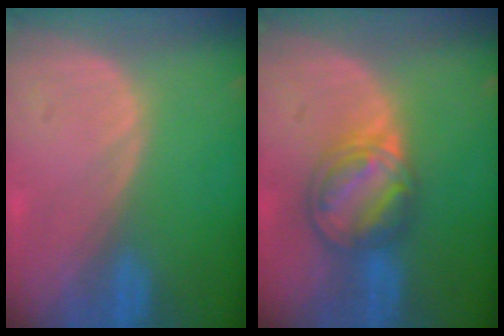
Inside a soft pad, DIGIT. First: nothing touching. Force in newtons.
{"total": 7.7, "press": 6.8, "slide": 3.6}